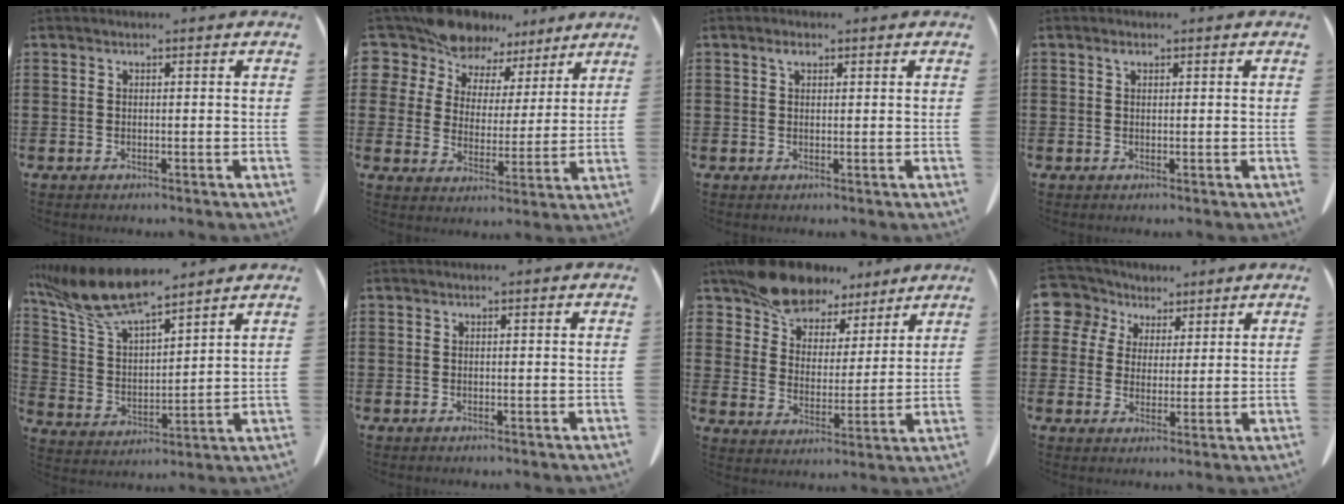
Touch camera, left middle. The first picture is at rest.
{"total": 9.9, "force": [8.5, 4.8, 1.3], "torque": [-0.073, -0.045, 0.162]}
{"total": 1.4, "force": [0.7, 0.7, 1.0], "torque": [-0.022, 0.003, 0.014]}
{"total": 0.7, "force": [0.3, 0.5, 0.5], "torque": [-0.012, 0.000, 0.007]}
{"total": 11.3, "force": [9.3, 1.9, 6.1], "torque": [-0.156, -0.039, 0.164]}
{"total": 0.0}
{"total": 10.8, "force": [9.3, 4.7, 3.0], "torque": [-0.090, -0.042, 0.176]}
{"total": 6.2, "force": [3.9, 4.8, 0.9], "torque": [-0.053, -0.004, 0.074]}